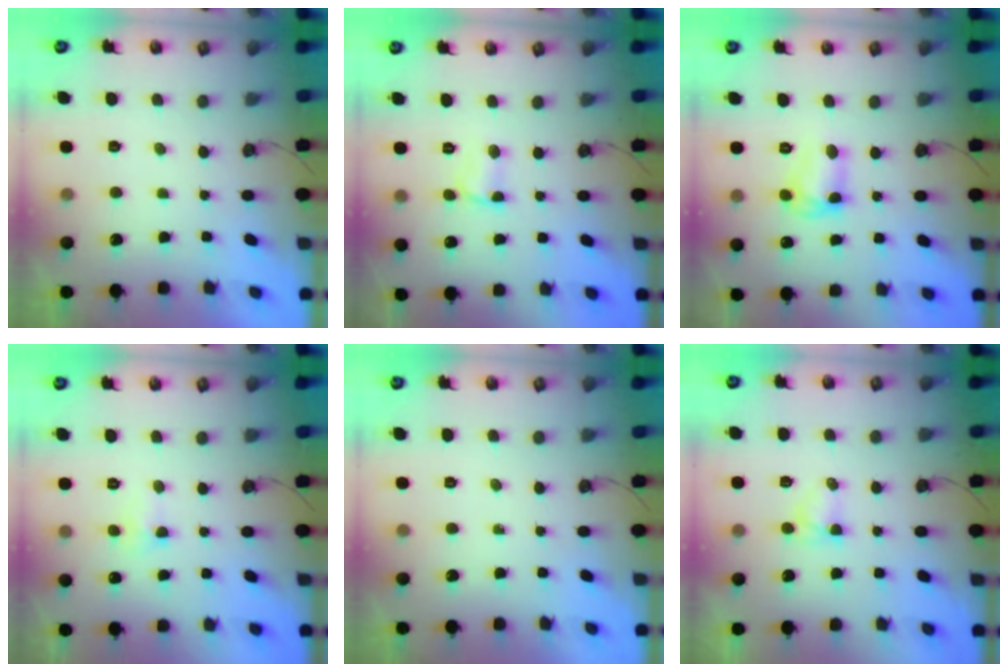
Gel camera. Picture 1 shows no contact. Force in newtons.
{"total": 2.9, "press": 2.9, "slide": 0.4}
{"total": 9.1, "press": 9.1, "slide": 0.9}
{"total": 4.3, "press": 2.3, "slide": 3.7}
{"total": 0.0}
{"total": 5.3, "press": 3.8, "slide": 3.7}